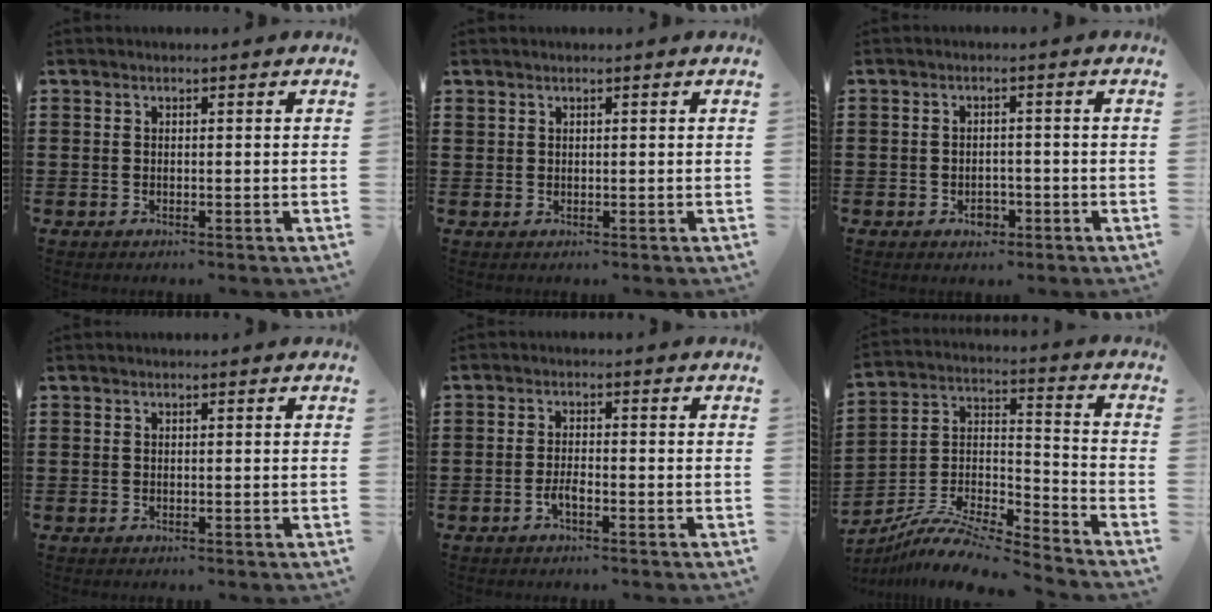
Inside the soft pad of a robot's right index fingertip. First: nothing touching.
{"total": 0.8, "force": [0.7, 0.4, 0.0], "torque": [-0.001, 0.000, 0.014]}
{"total": 2.5, "force": [-1.2, 1.7, 1.3], "torque": [-0.028, -0.001, -0.024]}
{"total": 0.0}
{"total": 2.2, "force": [-1.3, 0.5, 1.7], "torque": [-0.038, 0.000, -0.027]}
{"total": 9.4, "force": [-8.5, 1.3, 3.9], "torque": [-0.080, 0.007, -0.172]}